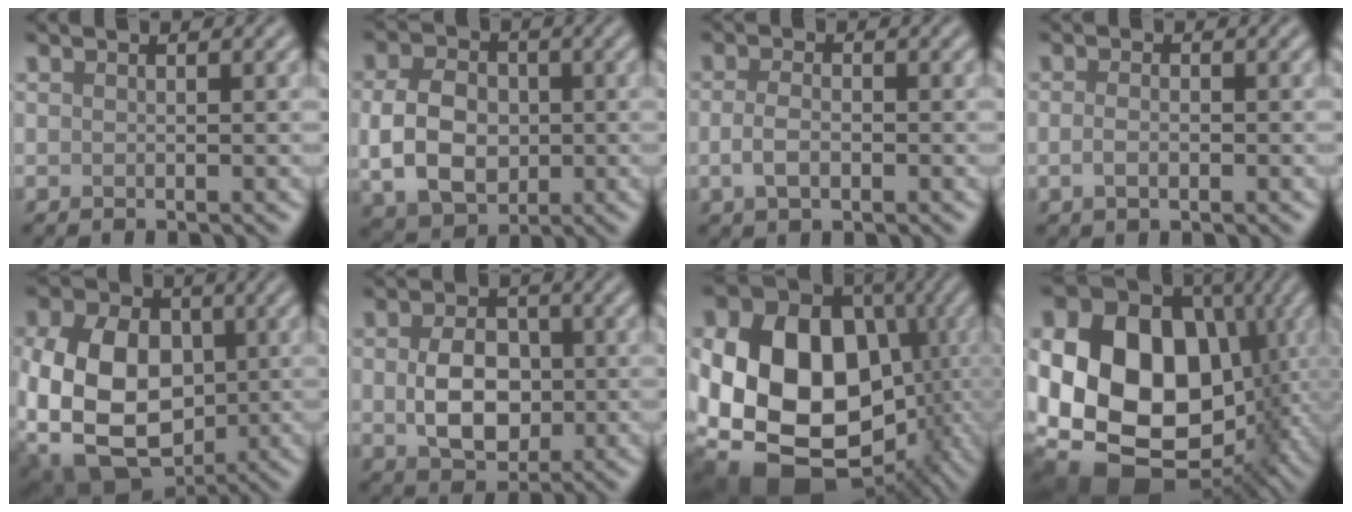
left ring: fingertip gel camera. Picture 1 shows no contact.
{"total": 6.7, "force": [-0.4, 5.0, 4.4], "torque": [-0.090, 0.001, -0.016]}
{"total": 2.4, "force": [-0.5, 1.3, 2.0], "torque": [-0.042, -0.002, -0.013]}
{"total": 1.6, "force": [-0.4, 0.8, 1.3], "torque": [-0.027, -0.001, -0.010]}
{"total": 13.8, "force": [-1.3, 10.4, 8.9], "torque": [-0.166, -0.007, -0.029]}
{"total": 5.8, "force": [-0.1, 4.1, 4.1], "torque": [-0.078, -0.006, 0.000]}
{"total": 18.8, "force": [-3.0, 14.4, 11.6], "torque": [-0.203, -0.010, -0.052]}
{"total": 21.6, "force": [-1.2, 16.9, 13.4], "torque": [-0.250, -0.010, -0.042]}